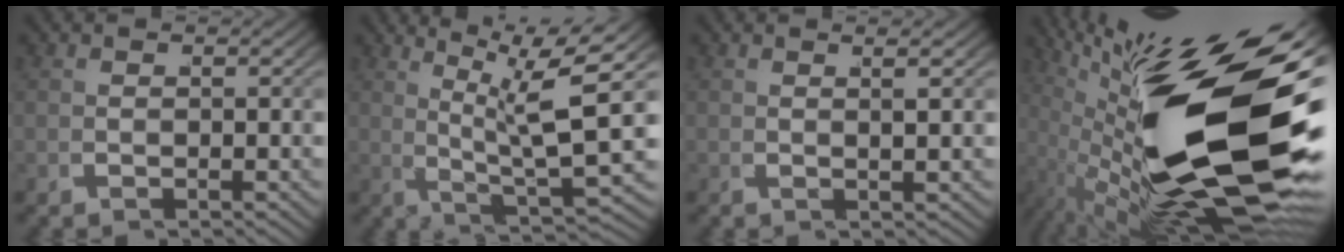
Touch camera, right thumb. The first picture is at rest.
{"total": 11.0, "force": [3.6, 4.2, 9.6], "torque": [-0.136, 0.004, 0.052]}
{"total": 1.5, "force": [0.9, 0.0, 1.3], "torque": [-0.029, 0.002, 0.015]}
{"total": 25.1, "force": [0.2, 11.0, 22.6], "torque": [-0.381, -0.039, 0.040]}